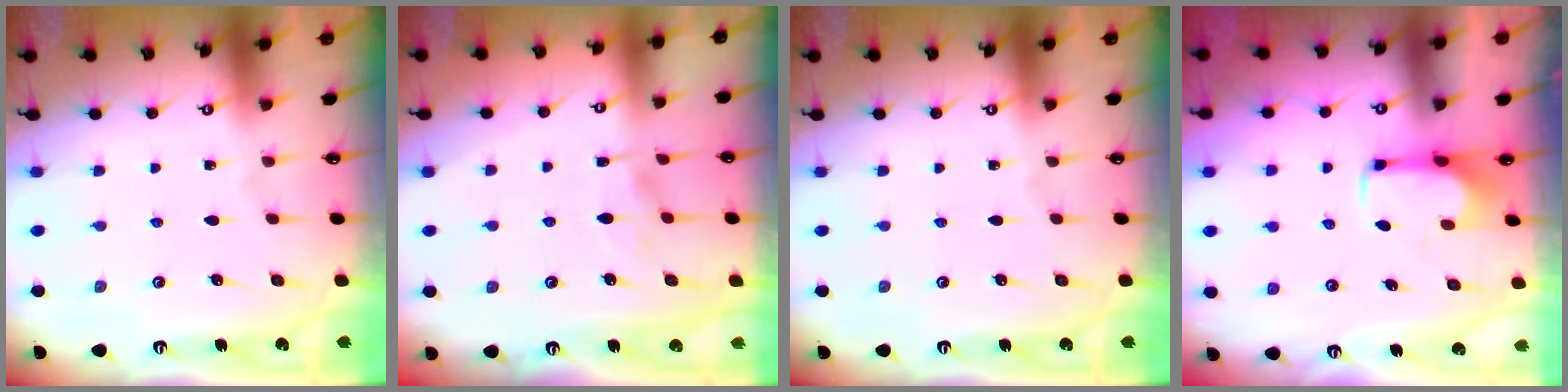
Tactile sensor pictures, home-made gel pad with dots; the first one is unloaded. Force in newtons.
{"total": 2.3, "press": 2.1, "slide": 1.0}
{"total": 0.0}
{"total": 2.1, "press": 2.0, "slide": 0.7}